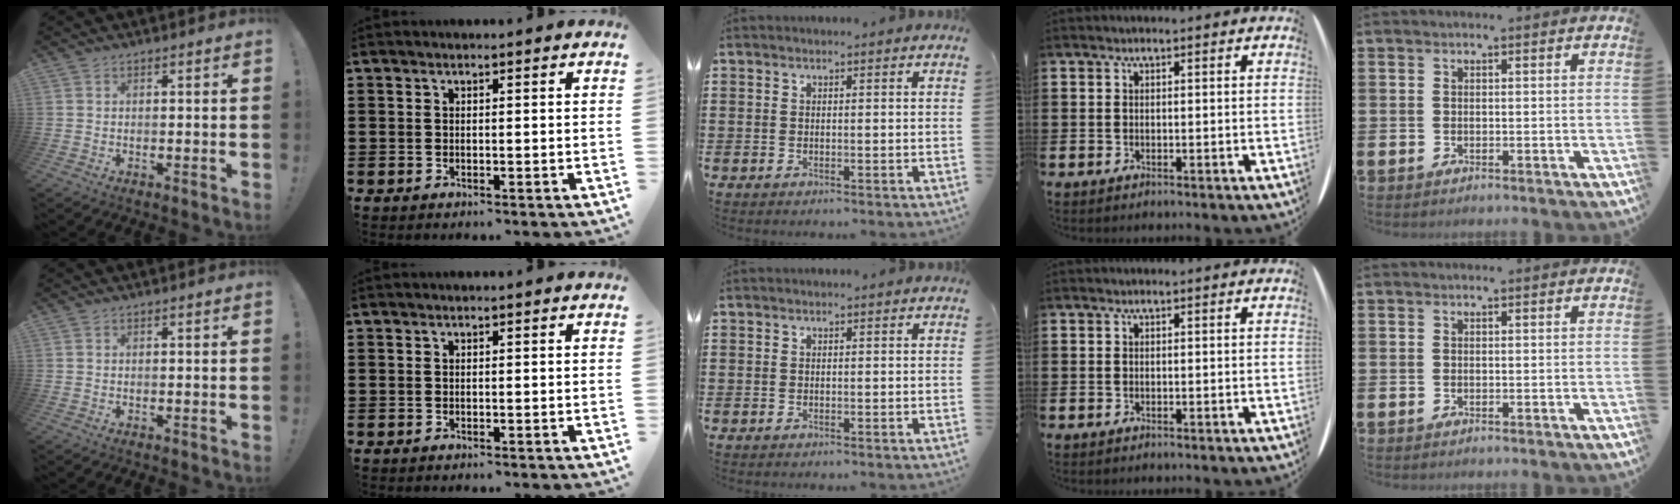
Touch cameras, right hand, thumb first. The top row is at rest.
{}